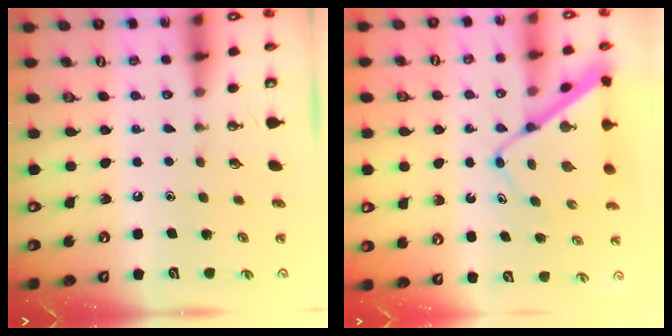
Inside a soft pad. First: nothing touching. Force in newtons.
{"total": 10.2, "press": 10.2, "slide": 0.7}